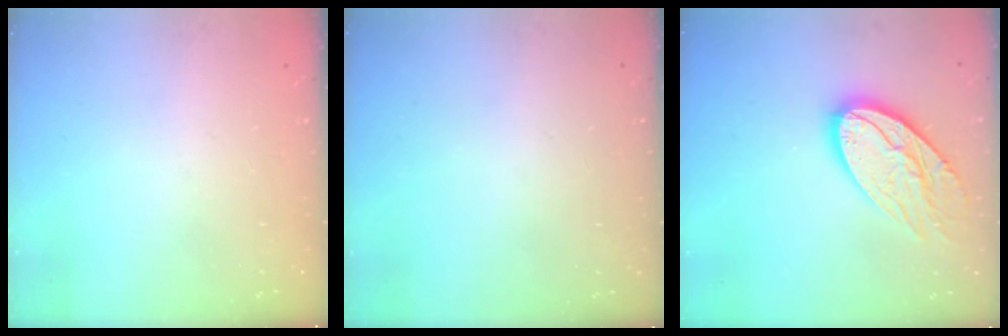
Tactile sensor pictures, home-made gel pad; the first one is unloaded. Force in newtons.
{"total": 0.0}
{"total": 18.1, "press": 18.0, "slide": 1.7}